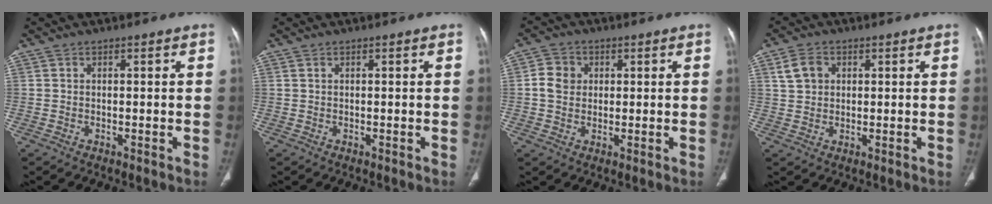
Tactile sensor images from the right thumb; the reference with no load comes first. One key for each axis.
{"total": 0.0}
{"total": 4.7, "fx": 0.7, "fy": 4.1, "fz": 2.2, "tx": -0.028, "ty": 0.007, "tz": 0.009}
{"total": 4.5, "fx": 1.6, "fy": 3.5, "fz": 2.3, "tx": -0.030, "ty": 0.003, "tz": 0.033}